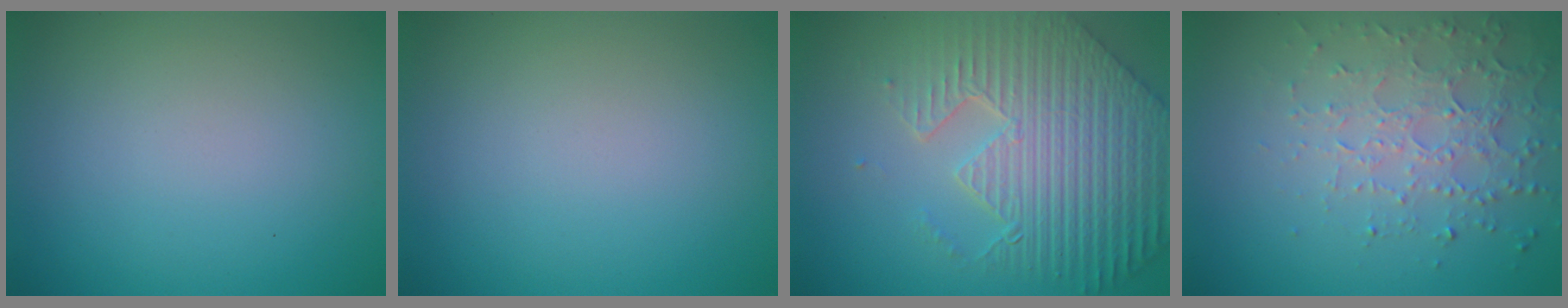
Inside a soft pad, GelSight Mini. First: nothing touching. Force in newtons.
{"total": 0.0}
{"total": 9.0, "press": 6.4, "slide": 6.3}
{"total": 4.5, "press": 3.3, "slide": 3.1}